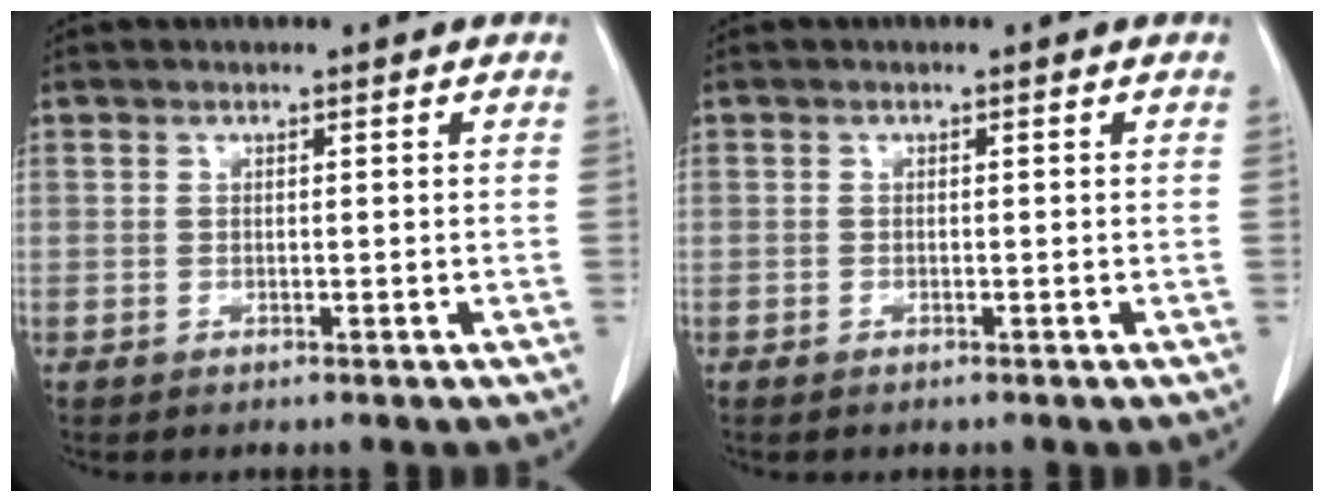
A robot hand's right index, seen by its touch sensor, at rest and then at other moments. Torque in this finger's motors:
{"motor_torque": [0.24, 0.00, 0.06, 0.02]}